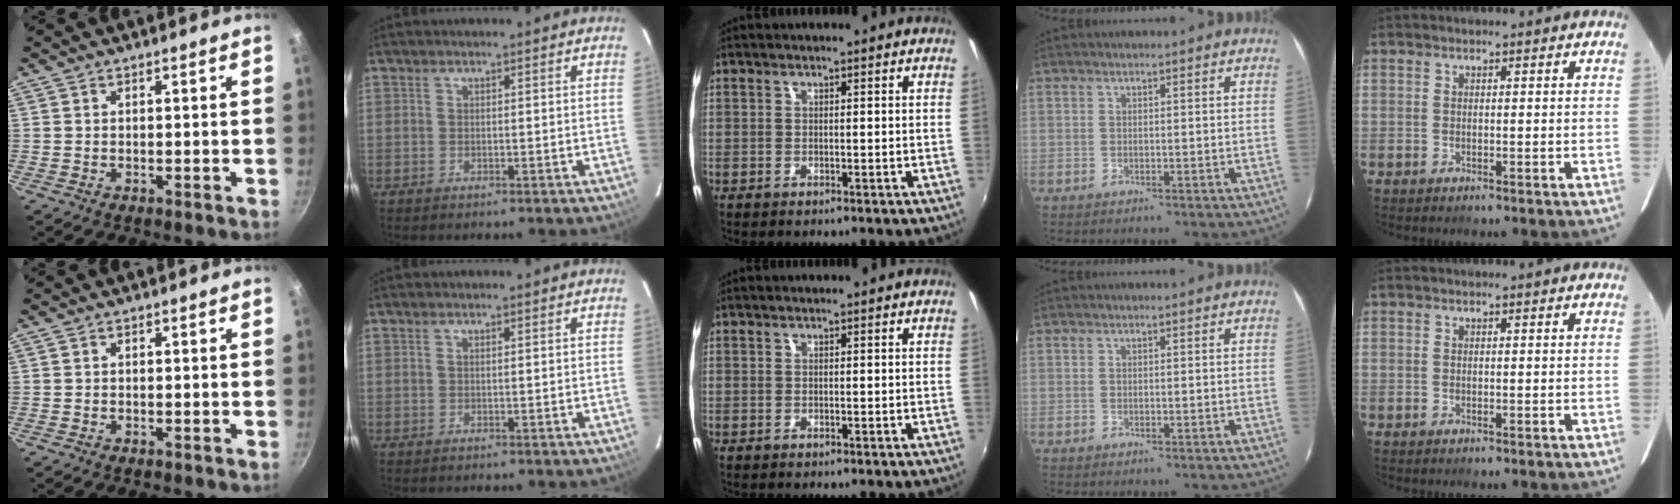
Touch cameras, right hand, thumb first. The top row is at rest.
{}